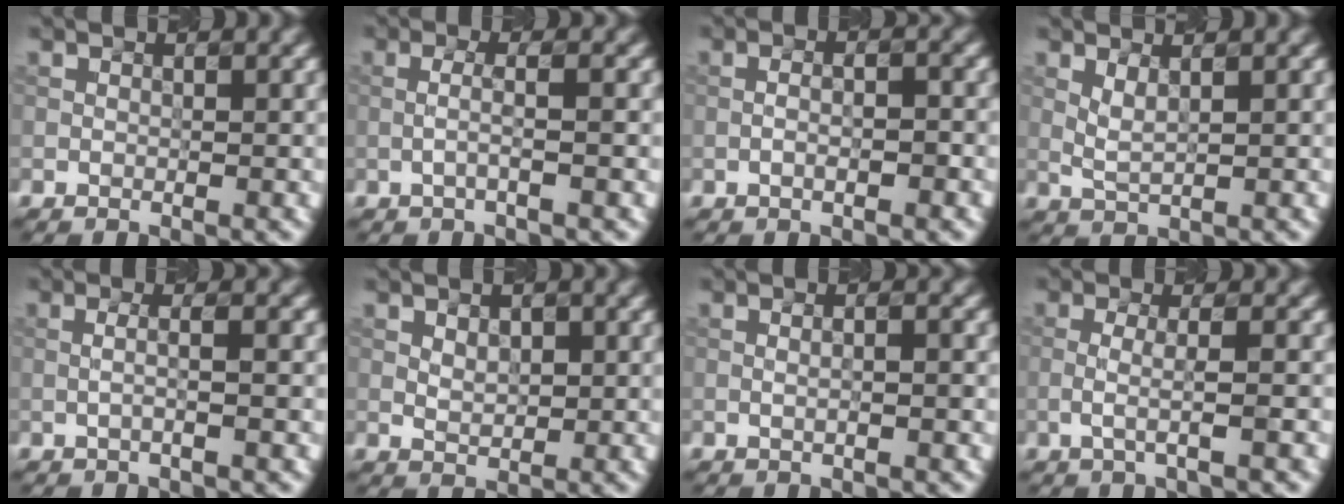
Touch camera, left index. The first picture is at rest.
{"total": 1.7, "force": [-0.4, 0.1, 1.6], "torque": [-0.031, 0.011, -0.008]}
{"total": 2.2, "force": [-0.7, 0.5, 2.0], "torque": [-0.014, 0.009, -0.013]}
{"total": 1.0, "force": [0.7, 0.1, 0.7], "torque": [-0.028, 0.000, 0.025]}
{"total": 1.8, "force": [-0.1, 0.3, 1.7], "torque": [-0.030, 0.008, -0.003]}
{"total": 1.2, "force": [0.5, 0.8, 0.7], "torque": [-0.022, 0.002, 0.017]}
{"total": 1.9, "force": [0.2, 0.6, 1.8], "torque": [-0.006, 0.003, -0.006]}
{"total": 1.9, "force": [-0.5, 0.2, 1.8], "torque": [-0.035, 0.003, -0.006]}